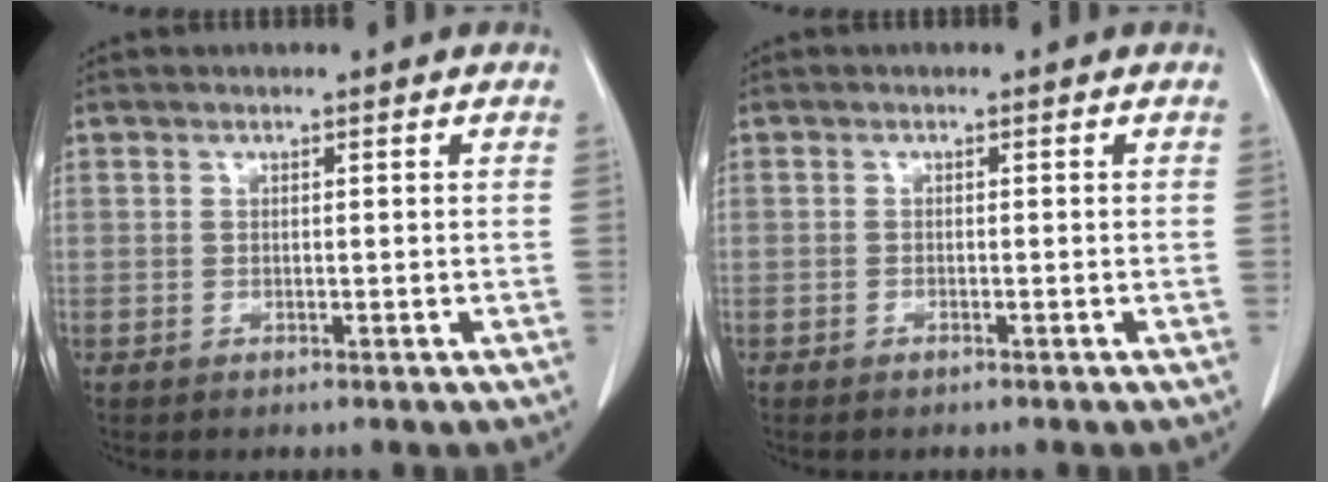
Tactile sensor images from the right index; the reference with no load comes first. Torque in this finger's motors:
{"motor_torque": [-0.12, 0.01, -0.02, 0.00]}